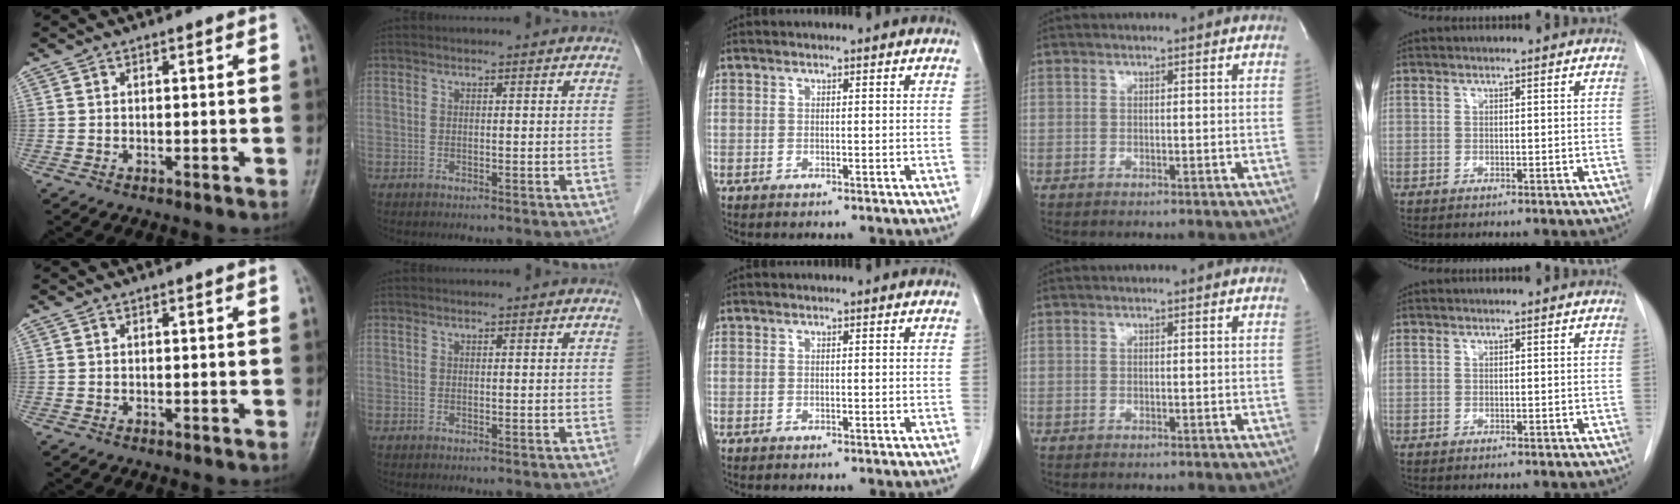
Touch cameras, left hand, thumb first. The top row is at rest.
{}